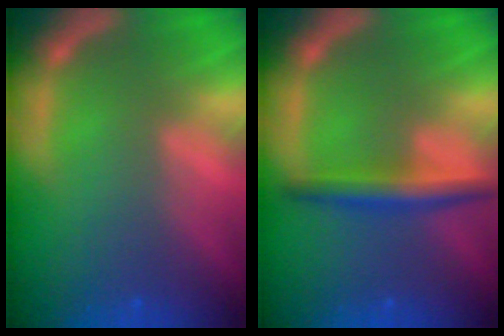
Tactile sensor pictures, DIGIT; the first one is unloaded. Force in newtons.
{"total": 3.5}